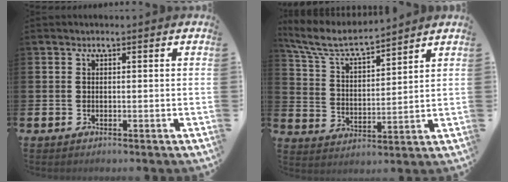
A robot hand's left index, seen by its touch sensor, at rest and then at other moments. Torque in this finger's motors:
{"motor_torque": [0.84, -1.30, 0.27, 0.15]}